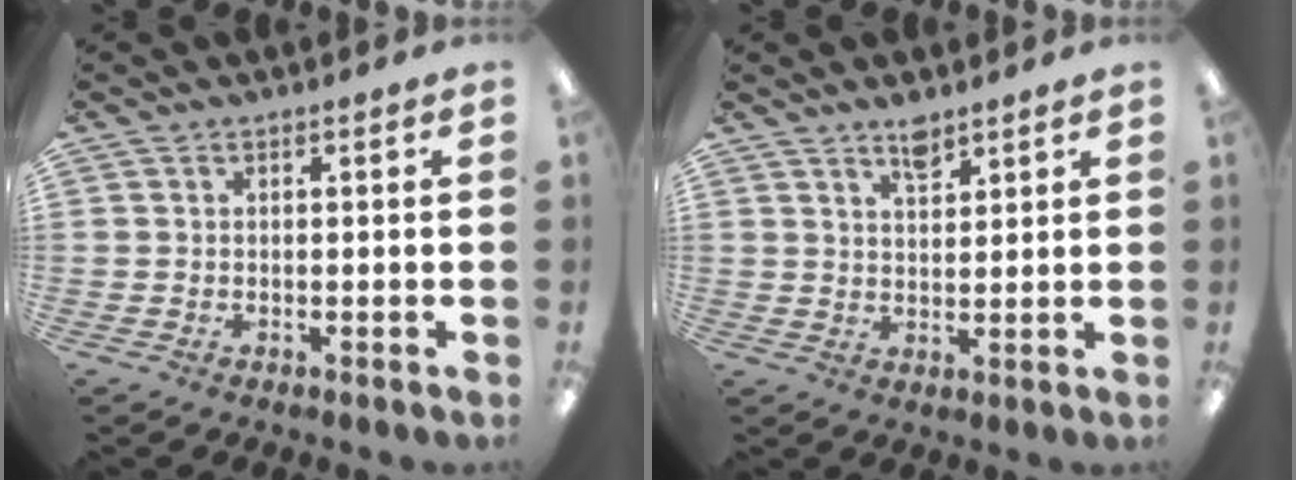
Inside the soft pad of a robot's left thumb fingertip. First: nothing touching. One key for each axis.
{"total": 4.4, "fx": 3.6, "fy": 1.4, "fz": 2.1, "tx": -0.025, "ty": -0.022, "tz": 0.062}